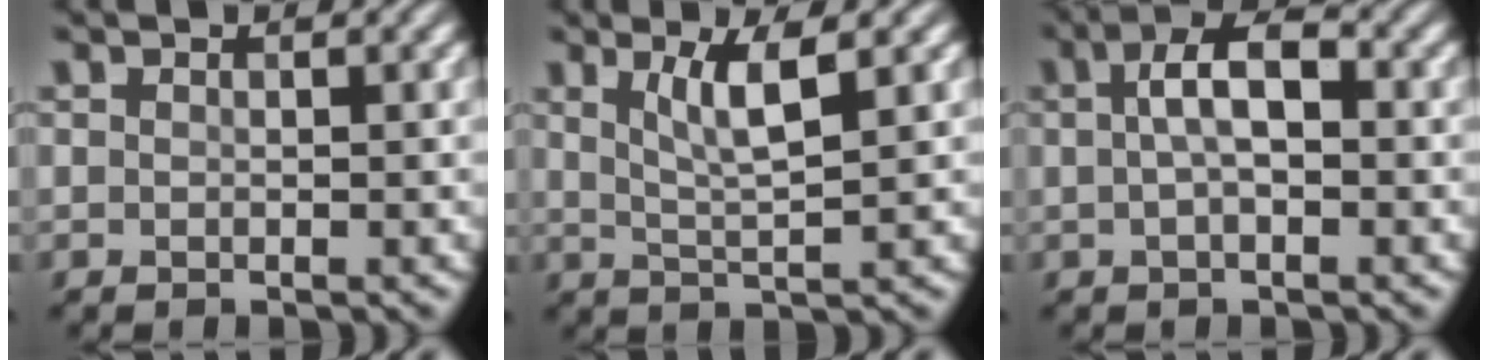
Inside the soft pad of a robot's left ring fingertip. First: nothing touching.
{"total": 3.7, "force": [1.6, 0.7, 3.3], "torque": [-0.059, -0.002, 0.032]}
{"total": 4.2, "force": [0.4, 1.7, 3.8], "torque": [-0.068, 0.009, 0.003]}